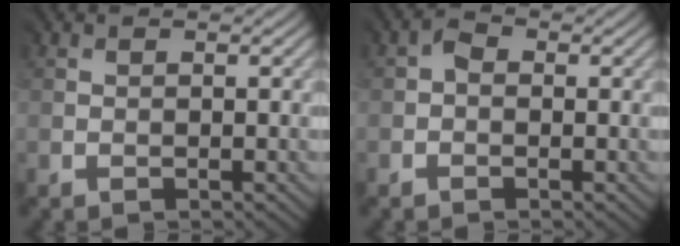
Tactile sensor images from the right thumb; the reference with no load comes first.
{"total": 1.2, "force": [-0.5, 1.0, 0.5], "torque": [-0.006, 0.003, -0.016]}